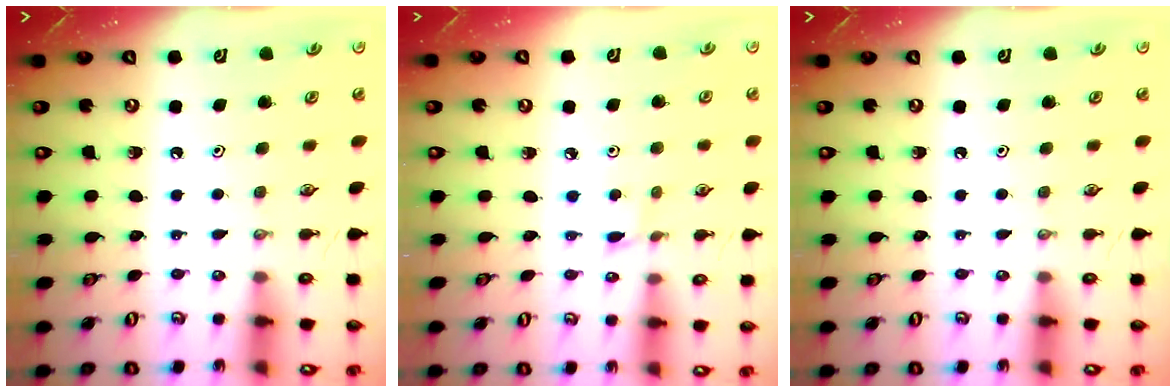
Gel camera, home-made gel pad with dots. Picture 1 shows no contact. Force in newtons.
{"total": 2.2, "press": 2.2, "slide": 0.3}
{"total": 0.0}